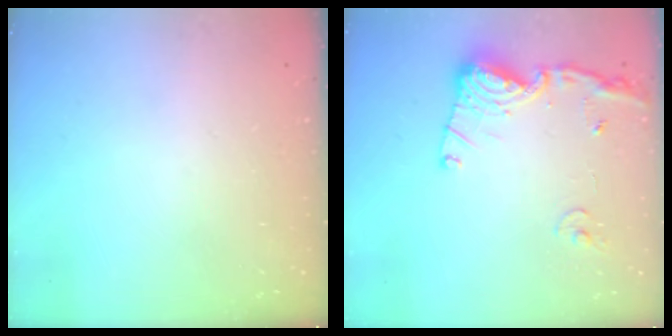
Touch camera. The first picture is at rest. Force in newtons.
{"total": 13.8, "press": 13.8, "slide": 1.5}